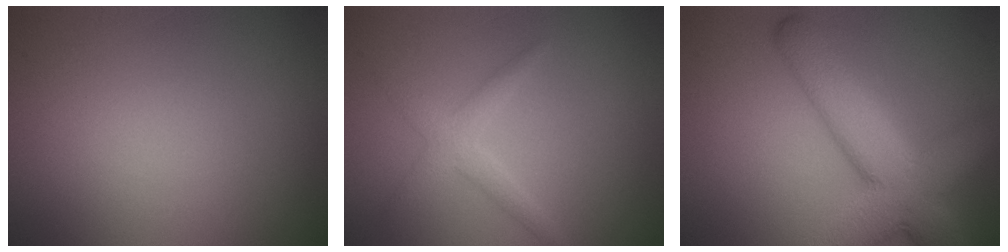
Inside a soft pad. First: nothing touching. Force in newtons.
{"total": 1.9, "press": 1.9, "slide": 0.1}
{"total": 8.5, "press": 8.5, "slide": 0.5}